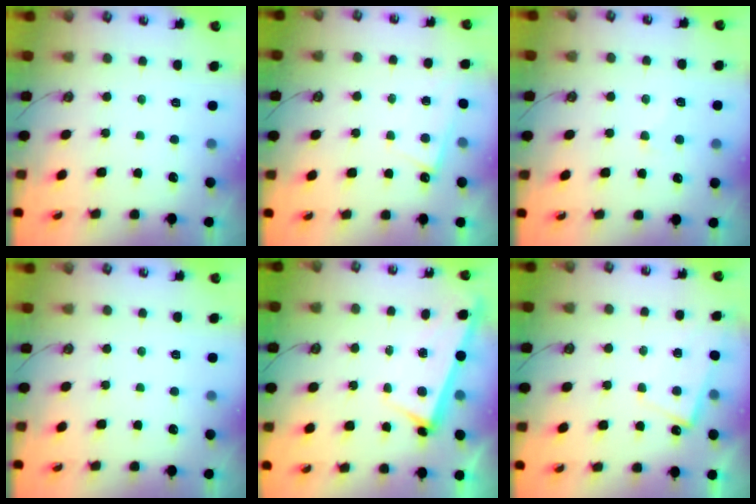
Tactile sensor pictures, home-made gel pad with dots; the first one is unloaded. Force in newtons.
{"total": 0.7, "press": 0.7, "slide": 0.3}
{"total": 3.4, "press": 3.3, "slide": 0.8}
{"total": 0.0}
{"total": 2.5, "press": 2.4, "slide": 0.7}
{"total": 3.6, "press": 3.6, "slide": 0.4}